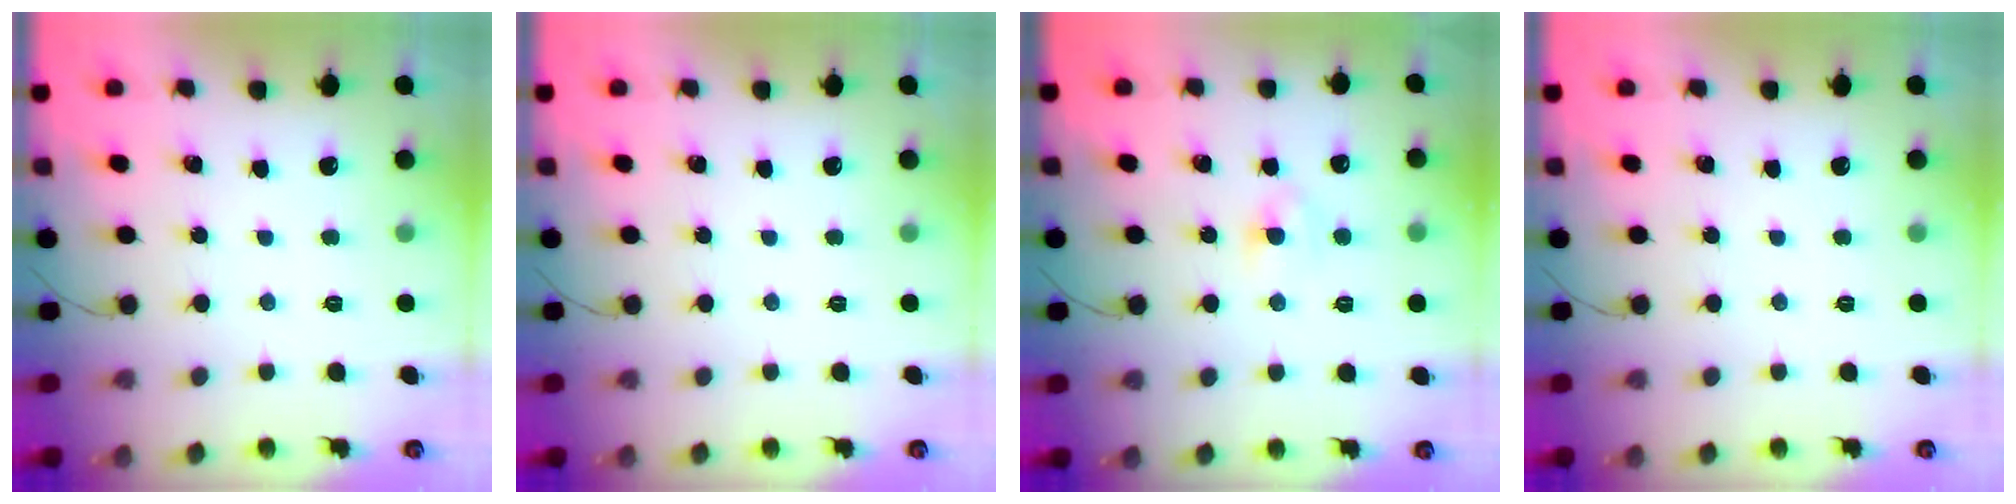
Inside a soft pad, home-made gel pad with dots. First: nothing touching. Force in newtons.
{"total": 0.0}
{"total": 3.8, "press": 3.7, "slide": 1.0}
{"total": 0.0}